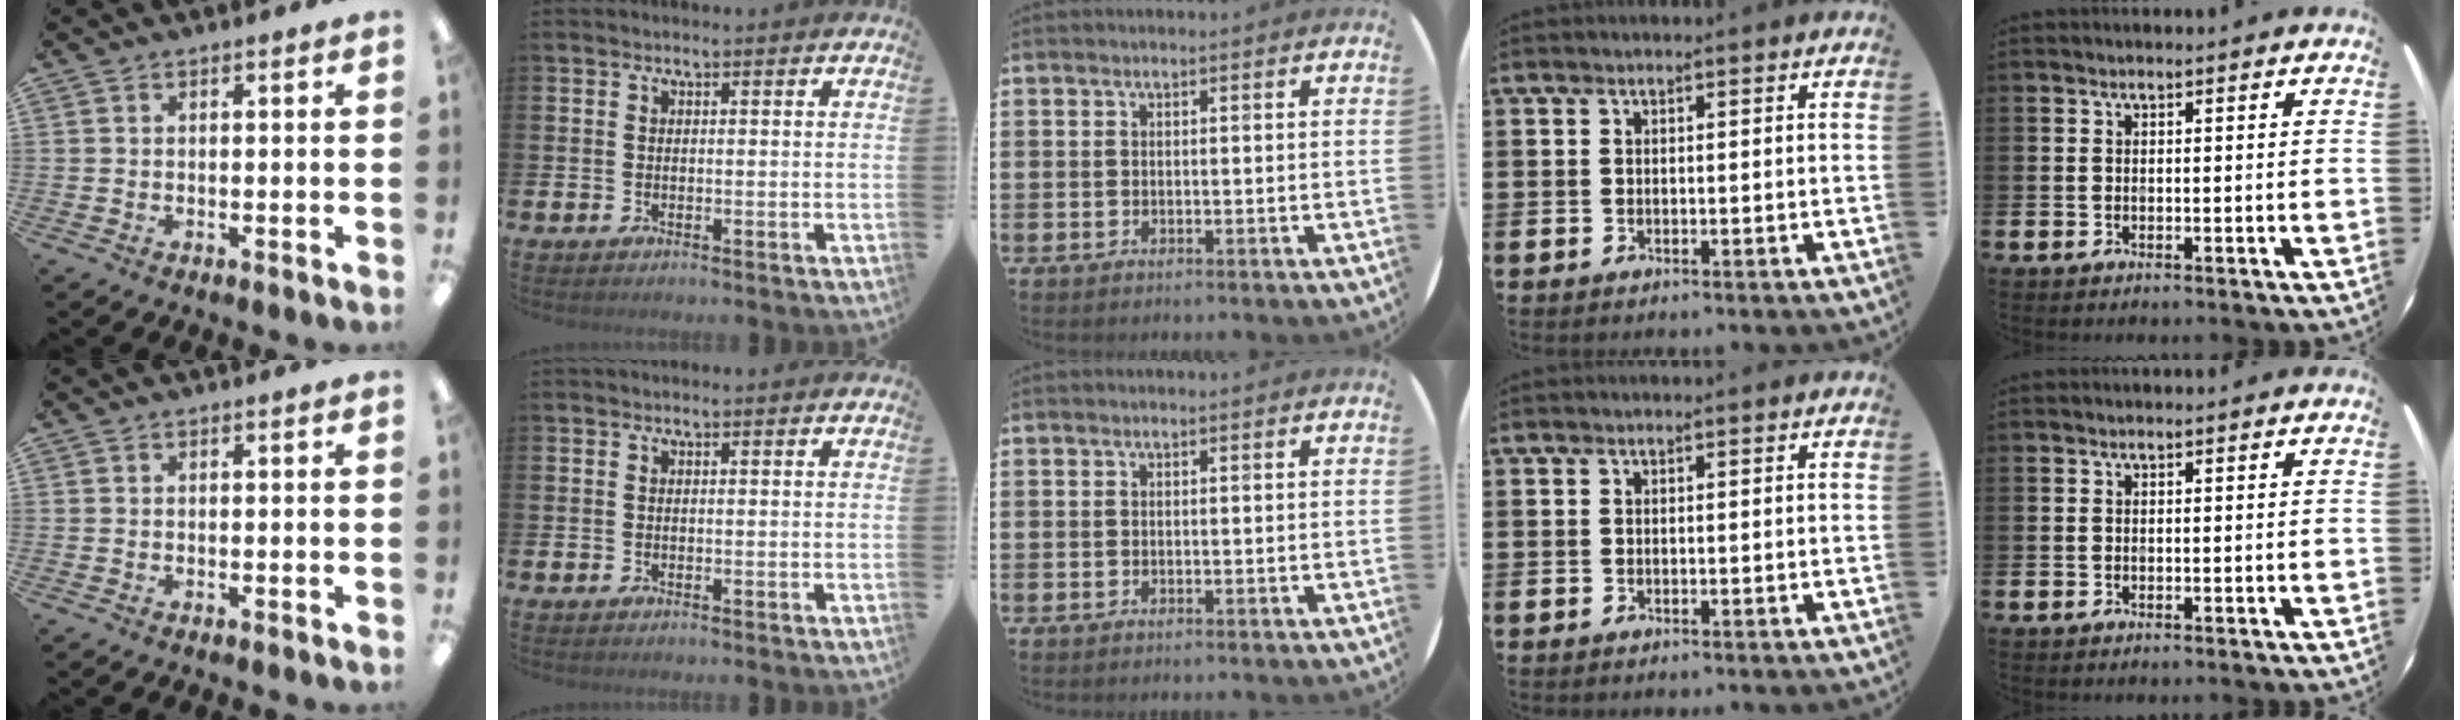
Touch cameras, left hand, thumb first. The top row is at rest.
{}